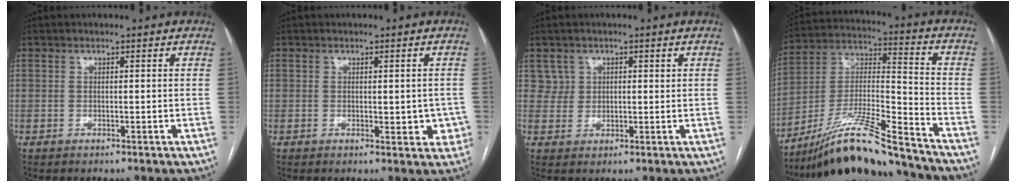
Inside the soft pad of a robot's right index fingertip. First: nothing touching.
{"total": 3.7, "force": [-0.4, 2.0, 3.0], "torque": [-0.026, 0.005, 0.000]}
{"total": 2.8, "force": [1.4, 2.5, 0.0], "torque": [0.012, 0.005, 0.020]}
{"total": 18.2, "force": [-16.0, 0.6, 8.5], "torque": [-0.176, 0.008, -0.291]}